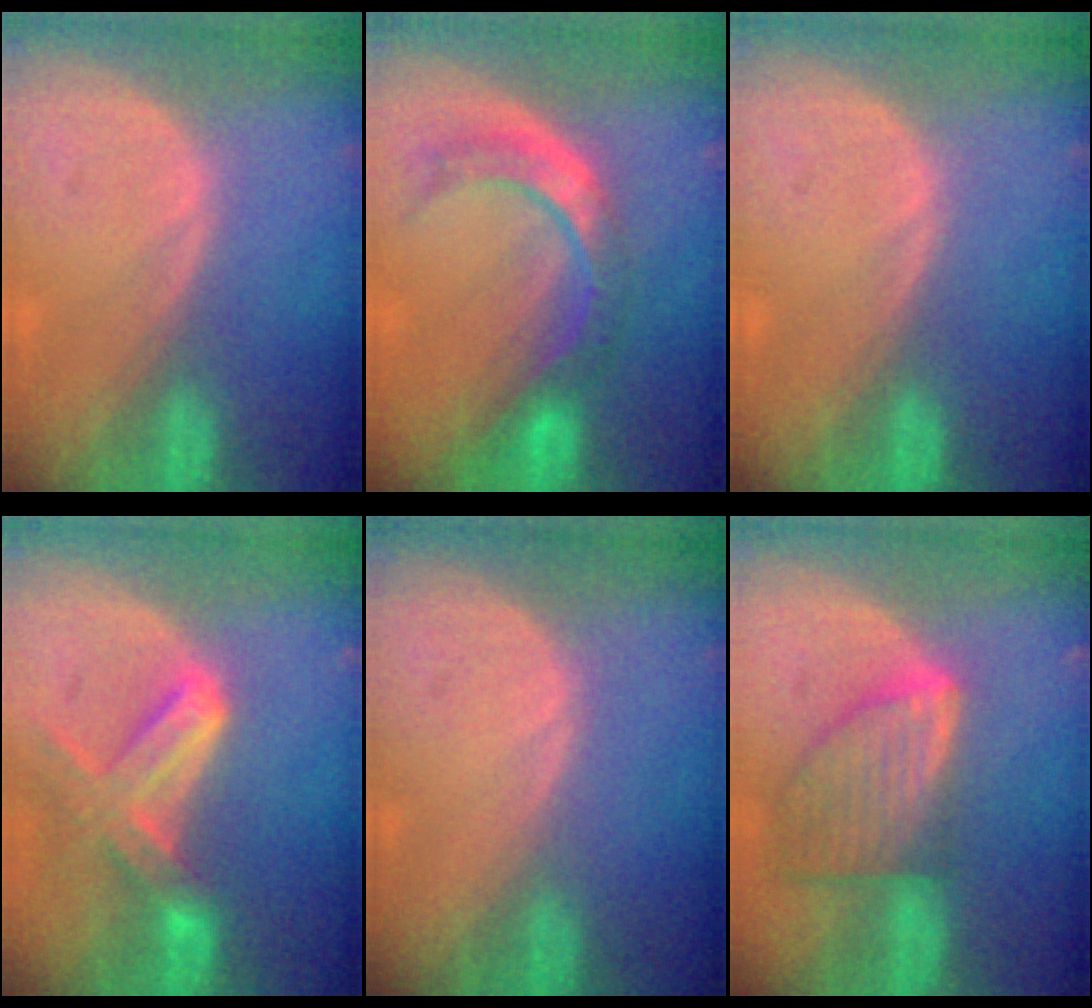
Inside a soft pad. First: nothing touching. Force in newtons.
{"total": 7.5, "press": 7.0, "slide": 2.7}
{"total": 0.0}
{"total": 7.4, "press": 6.7, "slide": 3.2}
{"total": 0.0}
{"total": 8.2, "press": 7.4, "slide": 3.4}